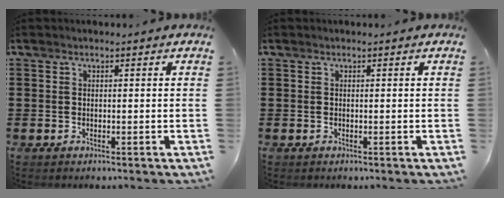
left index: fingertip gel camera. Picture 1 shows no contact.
{"total": 0.0}